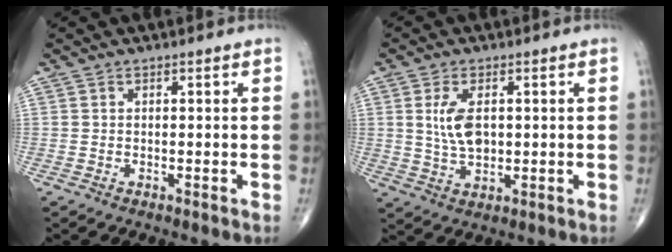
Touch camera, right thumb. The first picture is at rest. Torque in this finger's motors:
{"motor_torque": [-0.51, 0.77, 0.81, 0.28, 0.10]}